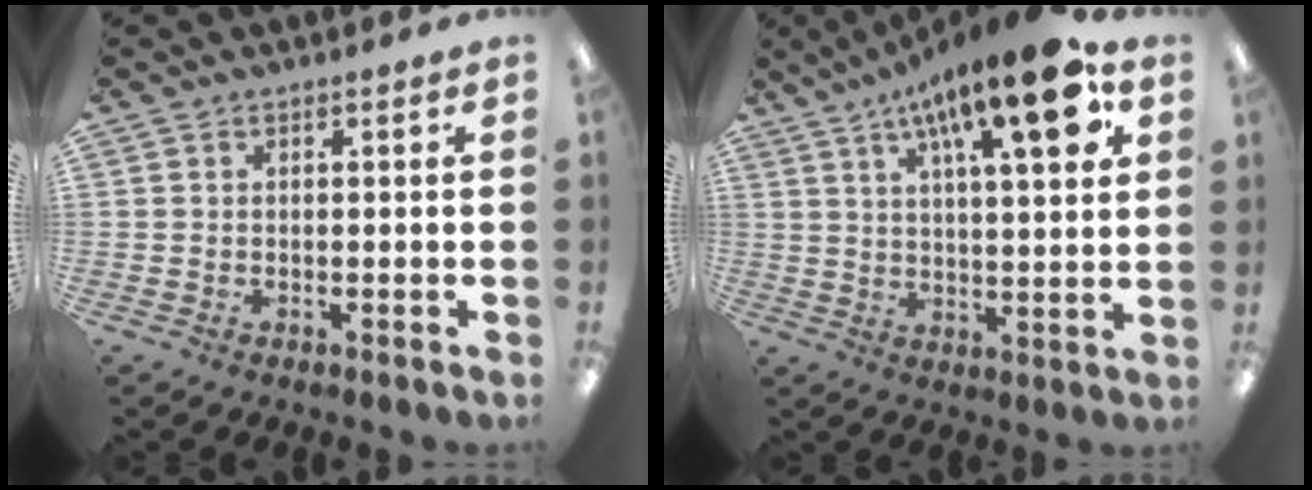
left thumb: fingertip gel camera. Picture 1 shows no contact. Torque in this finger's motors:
{"motor_torque": [0.30, 0.86, 1.39, -1.40, 0.42]}